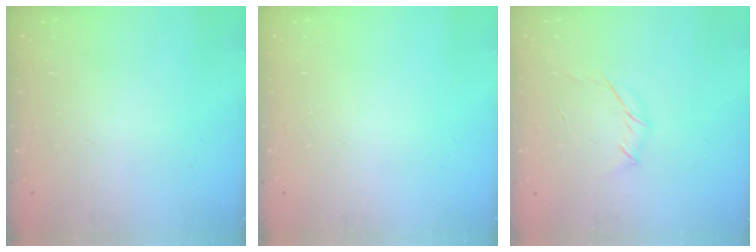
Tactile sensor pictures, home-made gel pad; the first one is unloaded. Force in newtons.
{"total": 0.0}
{"total": 4.0, "press": 3.9, "slide": 0.9}